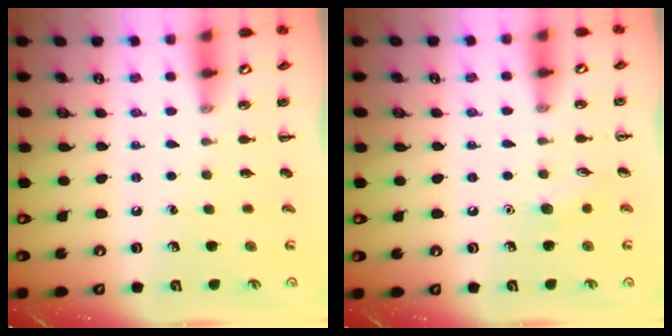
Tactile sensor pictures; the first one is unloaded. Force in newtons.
{"total": 6.3, "press": 6.1, "slide": 1.6}